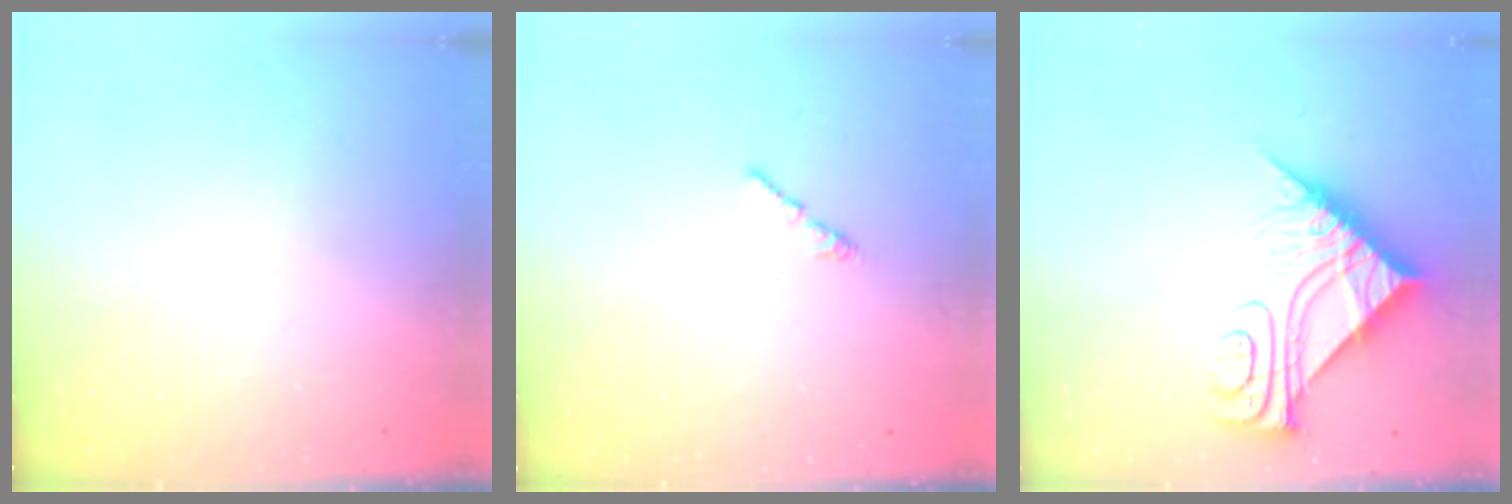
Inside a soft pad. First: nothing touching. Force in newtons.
{"total": 0.7, "press": 0.6, "slide": 0.4}
{"total": 11.6, "press": 11.5, "slide": 1.1}